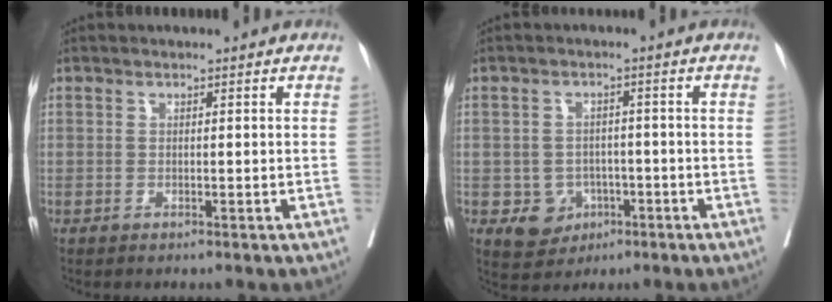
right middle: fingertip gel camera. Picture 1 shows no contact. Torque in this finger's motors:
{"motor_torque": [0.40, -0.31, 0.01, 0.00]}